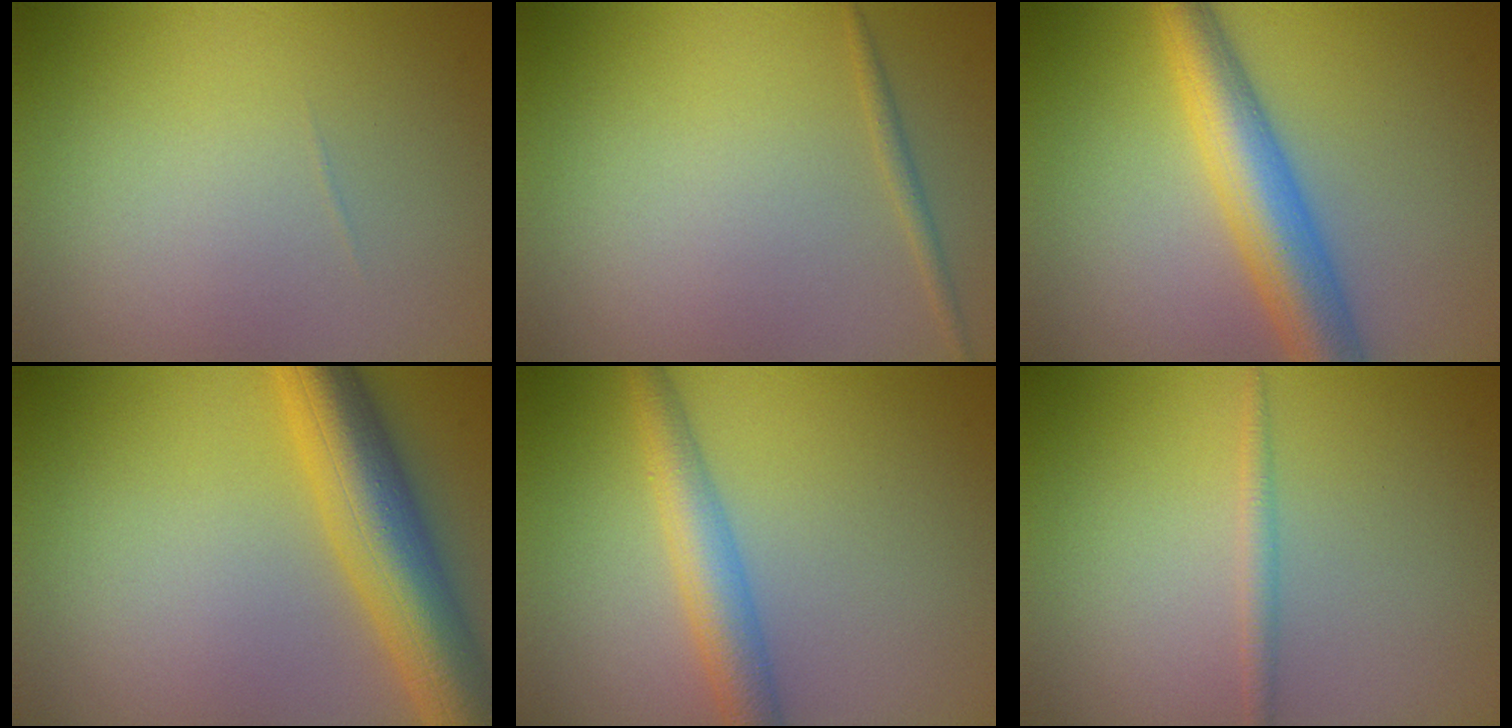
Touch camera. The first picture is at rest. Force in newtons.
{"total": 0.9, "press": 0.9, "slide": 0.1}
{"total": 6.4, "press": 6.3, "slide": 0.2}
{"total": 8.9, "press": 8.9, "slide": 0.2}
{"total": 3.9, "press": 3.9, "slide": 0.1}
{"total": 1.3, "press": 1.3, "slide": 0.1}